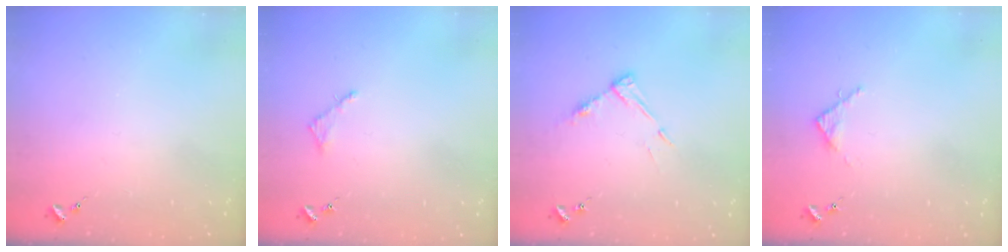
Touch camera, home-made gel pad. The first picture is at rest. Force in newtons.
{"total": 2.8, "press": 2.7, "slide": 0.3}
{"total": 8.1, "press": 8.1, "slide": 0.6}
{"total": 3.1, "press": 3.1, "slide": 0.4}